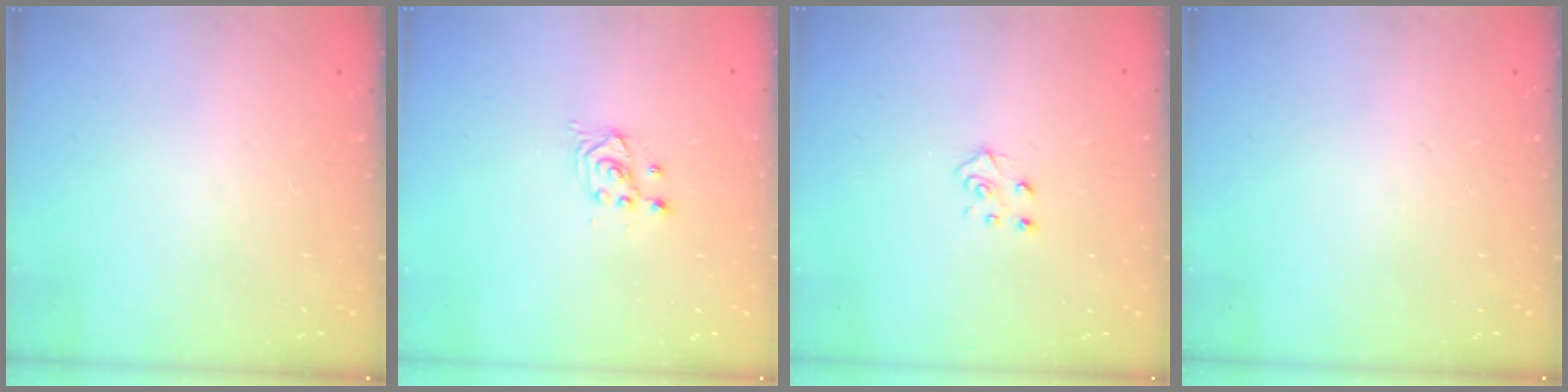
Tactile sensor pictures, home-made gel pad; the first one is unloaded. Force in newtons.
{"total": 2.5, "press": 2.5, "slide": 0.3}
{"total": 4.6, "press": 4.6, "slide": 0.4}
{"total": 0.0}